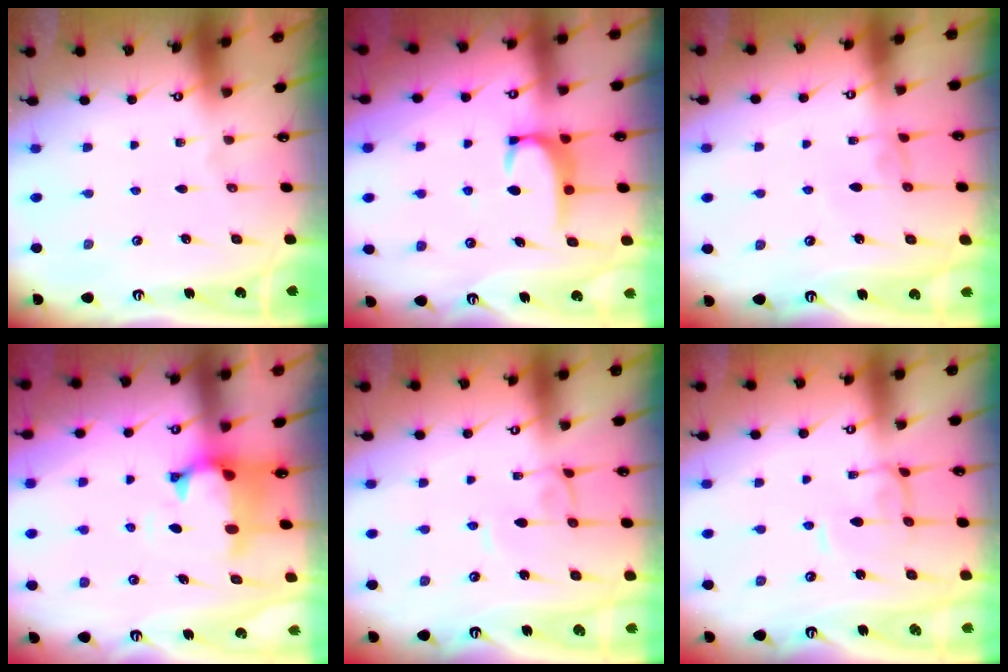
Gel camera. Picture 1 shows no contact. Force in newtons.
{"total": 3.0, "press": 2.9, "slide": 0.6}
{"total": 0.8, "press": 0.6, "slide": 0.5}
{"total": 1.1, "press": 0.1, "slide": 1.1}
{"total": 1.4, "press": 1.4, "slide": 0.2}
{"total": 0.7, "press": 0.5, "slide": 0.4}